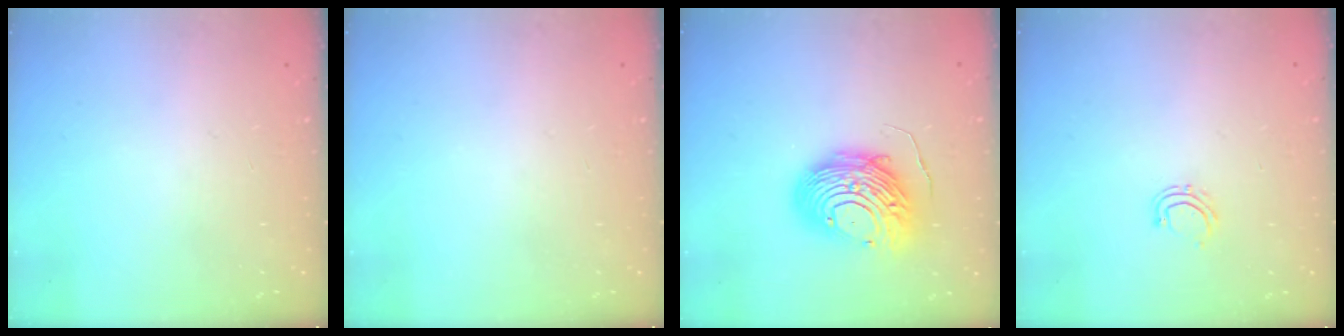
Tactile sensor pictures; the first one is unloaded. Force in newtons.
{"total": 0.0}
{"total": 13.5, "press": 13.4, "slide": 1.0}
{"total": 5.0, "press": 4.9, "slide": 0.7}